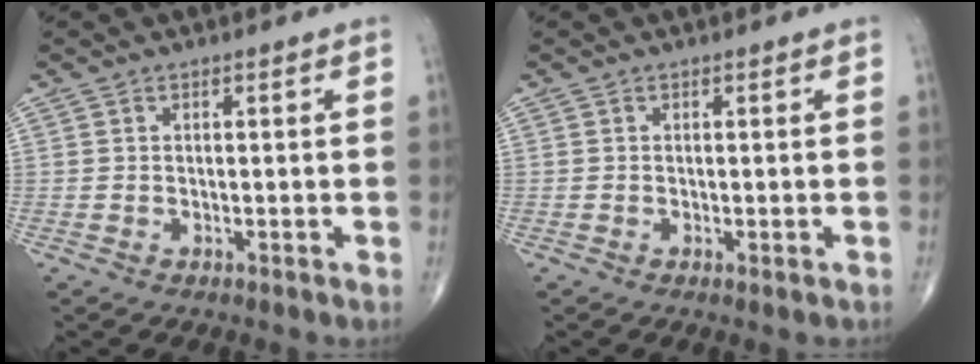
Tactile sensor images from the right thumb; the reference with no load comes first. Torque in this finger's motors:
{"motor_torque": [-0.12, 0.12, 0.05, 0.02, -0.05]}